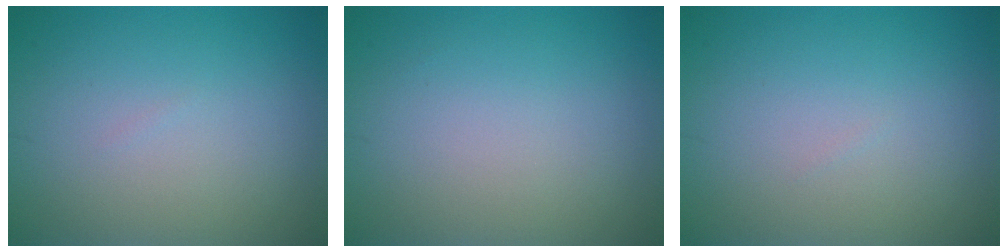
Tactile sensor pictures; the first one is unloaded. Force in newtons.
{"total": 0.0}
{"total": 0.0}